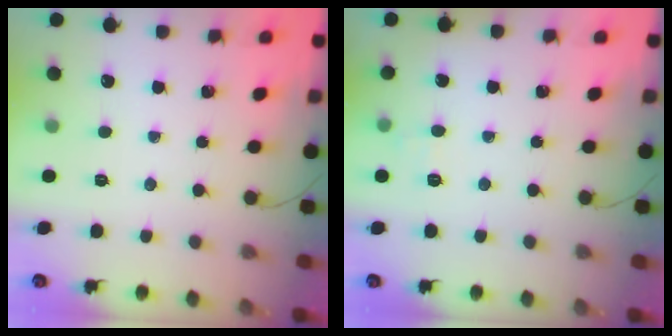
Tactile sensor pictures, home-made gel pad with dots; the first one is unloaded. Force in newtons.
{"total": 4.3, "press": 4.1, "slide": 1.3}